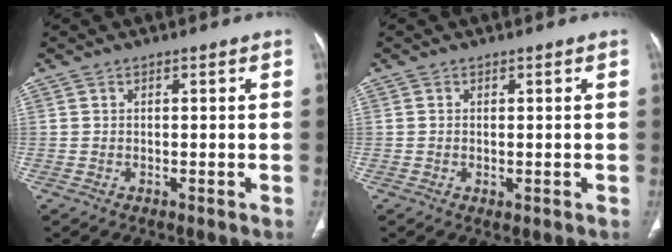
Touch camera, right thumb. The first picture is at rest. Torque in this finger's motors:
{"motor_torque": [-0.27, 0.07, -0.42, 0.05, 0.01]}